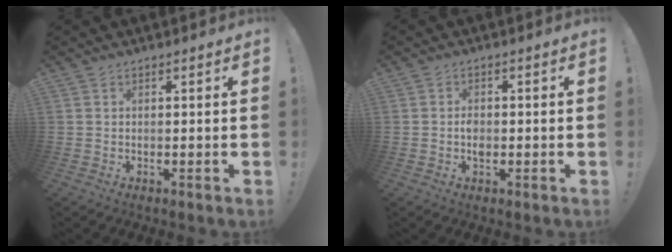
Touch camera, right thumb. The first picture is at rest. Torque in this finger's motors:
{"motor_torque": [0.40, 0.57, 0.15, -0.10, 0.00]}